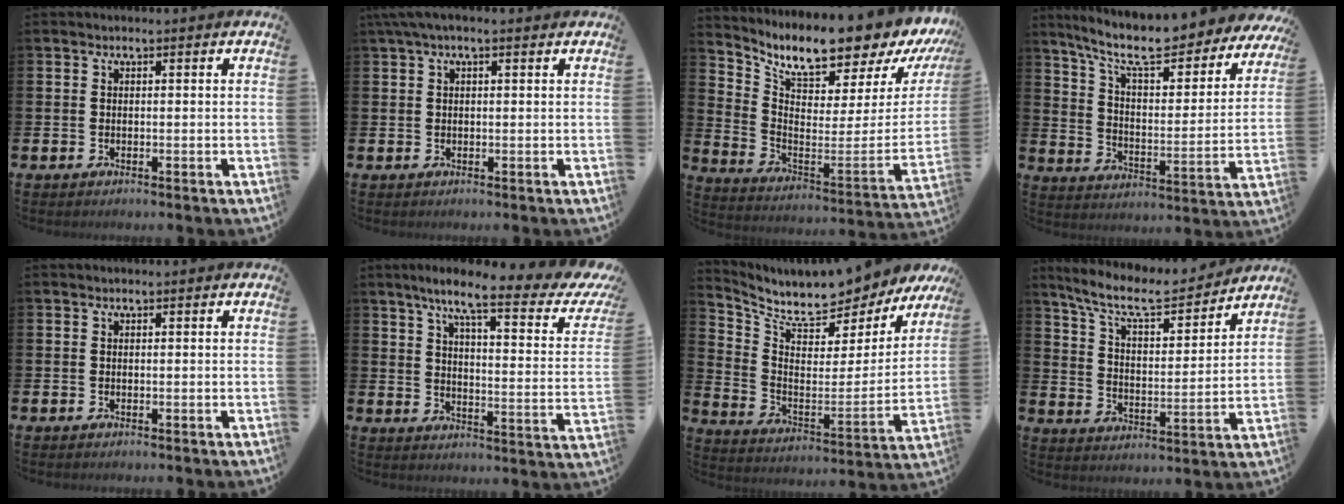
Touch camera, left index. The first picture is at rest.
{"total": 1.9, "force": [1.1, 0.4, 1.5], "torque": [-0.023, 0.003, 0.017]}
{"total": 8.7, "force": [8.1, 1.4, 3.0], "torque": [-0.070, -0.090, 0.124]}
{"total": 10.3, "force": [9.2, 1.9, 4.2], "torque": [-0.105, -0.071, 0.153]}
{"total": 0.0}
{"total": 8.5, "force": [5.9, 1.3, 6.0], "torque": [-0.106, -0.048, 0.082]}
{"total": 8.4, "force": [8.1, 1.5, 1.5], "torque": [-0.061, -0.076, 0.131]}
{"total": 9.0, "force": [8.1, 2.0, 3.3], "torque": [-0.099, -0.051, 0.140]}